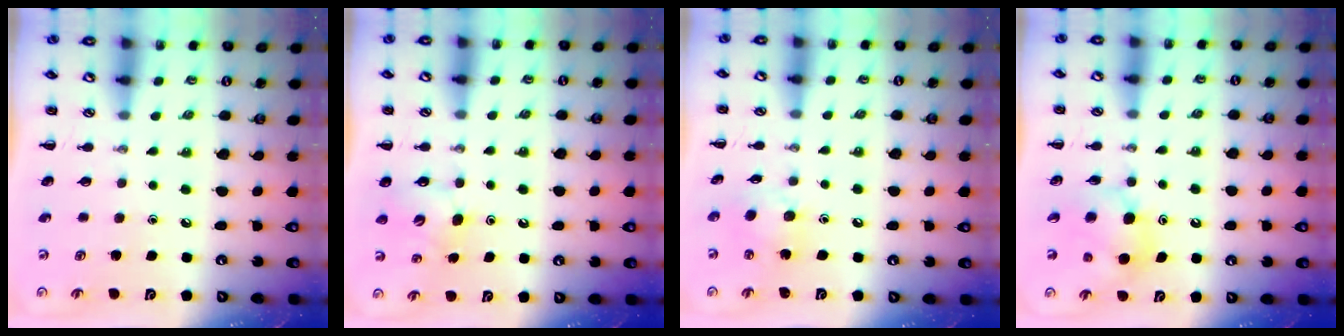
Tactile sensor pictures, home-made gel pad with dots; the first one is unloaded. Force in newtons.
{"total": 4.4, "press": 4.2, "slide": 1.3}
{"total": 8.1, "press": 8.1, "slide": 0.6}
{"total": 7.7, "press": 7.6, "slide": 1.1}